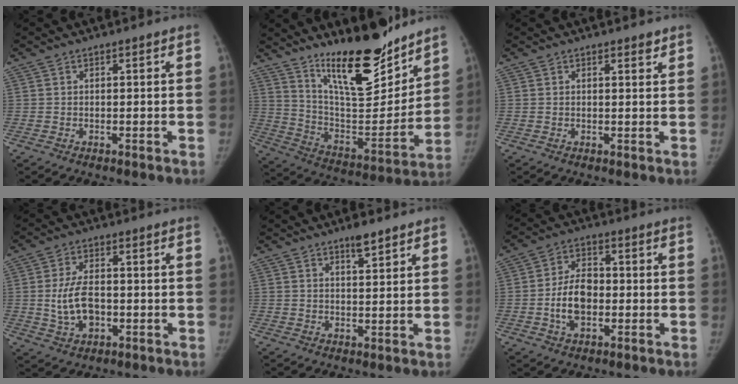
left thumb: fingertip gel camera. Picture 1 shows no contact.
{"total": 21.7, "force": [16.2, 6.6, 12.8], "torque": [-0.153, -0.115, 0.270]}
{"total": 1.2, "force": [0.9, 0.4, 0.6], "torque": [0.001, -0.005, 0.011]}
{"total": 7.8, "force": [-1.1, 4.8, 6.2], "torque": [-0.110, 0.006, -0.015]}
{"total": 3.9, "force": [2.9, 1.0, 2.4], "torque": [-0.025, -0.019, 0.045]}
{"total": 8.4, "force": [-1.7, 5.4, 6.3], "torque": [-0.101, 0.016, -0.033]}